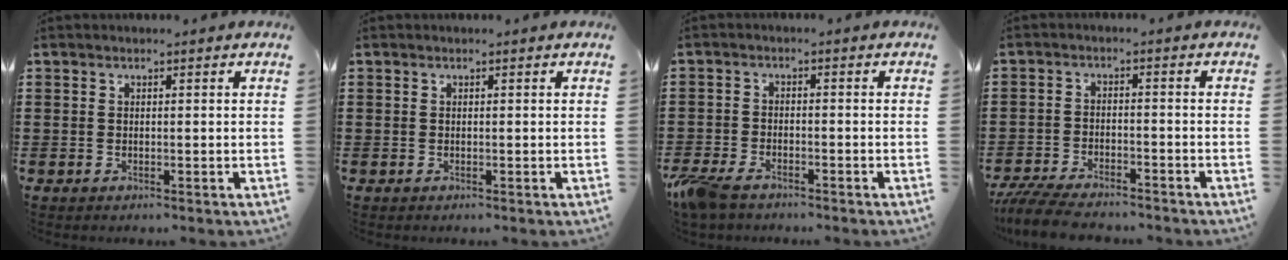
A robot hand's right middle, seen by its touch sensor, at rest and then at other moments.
{"total": 0.0}
{"total": 3.8, "force": [-3.2, 1.2, 1.8], "torque": [-0.064, -0.008, -0.072]}
{"total": 5.6, "force": [-5.2, 0.9, 1.7], "torque": [-0.045, -0.003, -0.106]}